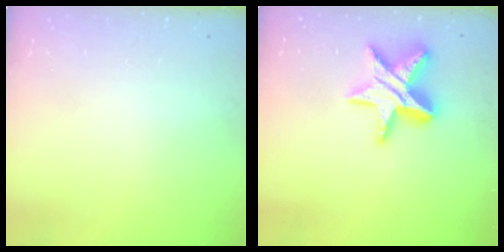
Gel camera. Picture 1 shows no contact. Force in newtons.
{"total": 15.0, "press": 14.9, "slide": 1.1}